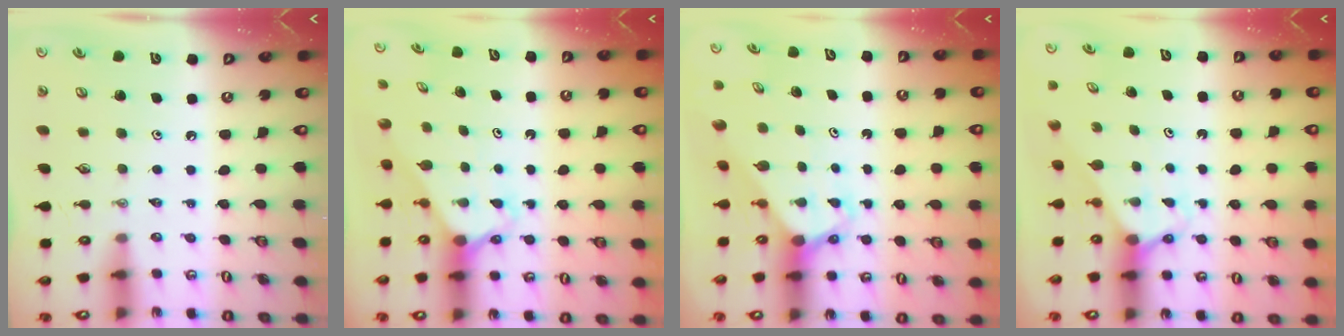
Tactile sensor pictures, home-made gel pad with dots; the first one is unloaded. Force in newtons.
{"total": 2.3, "press": 2.3, "slide": 0.2}
{"total": 3.1, "press": 3.1, "slide": 0.2}
{"total": 2.4, "press": 2.4, "slide": 0.1}